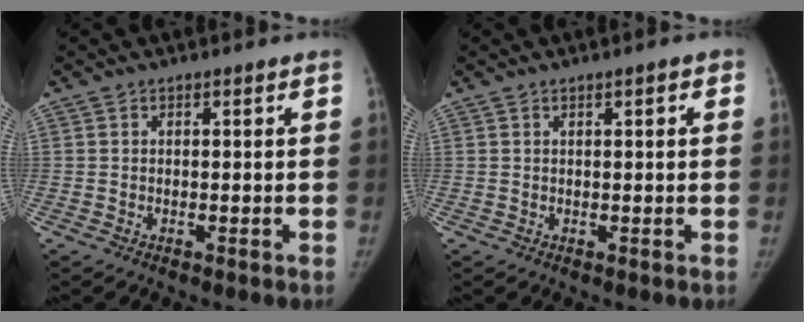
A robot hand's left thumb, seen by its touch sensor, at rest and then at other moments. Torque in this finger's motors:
{"motor_torque": [-0.21, 0.08, -0.29, 0.40, -0.01]}